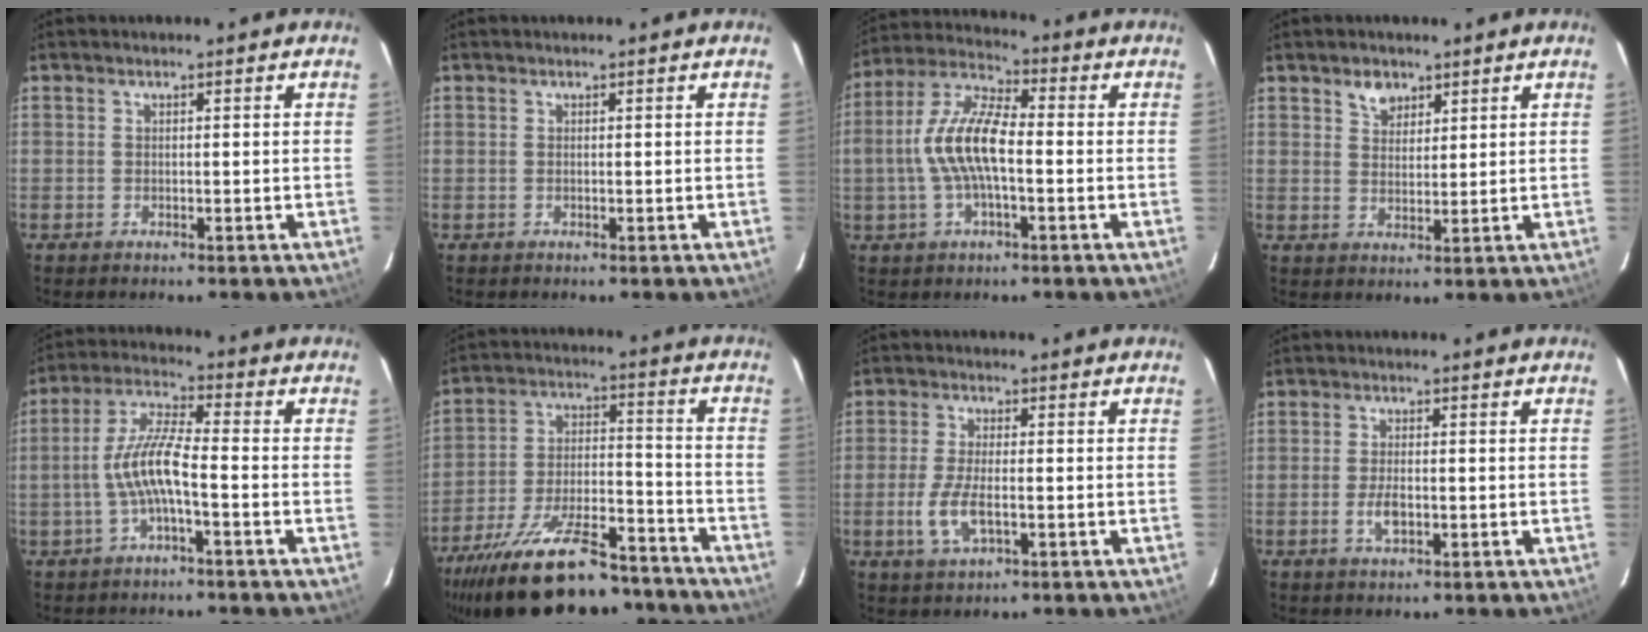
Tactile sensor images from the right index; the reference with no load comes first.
{"total": 0.0}
{"total": 11.8, "force": [-1.6, 4.4, 10.9], "torque": [-0.227, 0.013, -0.033]}
{"total": 3.9, "force": [2.6, 2.6, 1.4], "torque": [-0.015, 0.007, 0.047]}
{"total": 8.4, "force": [-2.5, 1.3, 7.9], "torque": [-0.176, 0.011, -0.045]}
{"total": 26.4, "force": [-21.1, 9.0, 13.1], "torque": [-0.248, -0.013, -0.306]}
{"total": 6.7, "force": [-2.1, 2.5, 5.9], "torque": [-0.129, -0.007, -0.039]}
{"total": 3.5, "force": [-1.1, 1.5, 3.0], "torque": [-0.062, -0.002, -0.020]}